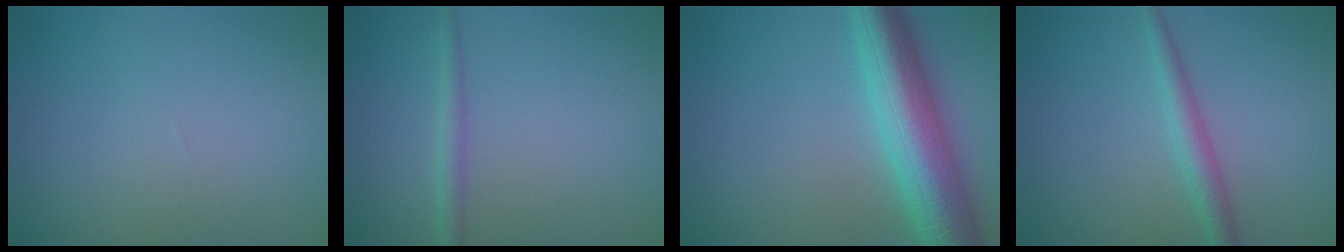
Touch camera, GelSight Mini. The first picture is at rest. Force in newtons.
{"total": 1.7, "press": 1.7, "slide": 0.1}
{"total": 7.8, "press": 7.8, "slide": 0.1}
{"total": 2.2, "press": 2.2, "slide": 0.0}